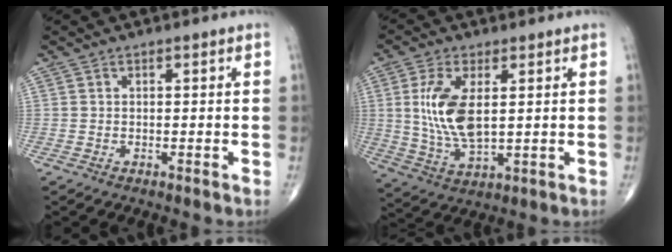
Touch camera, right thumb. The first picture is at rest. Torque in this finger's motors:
{"motor_torque": [-0.26, 0.70, 1.00, 0.06, 0.28]}